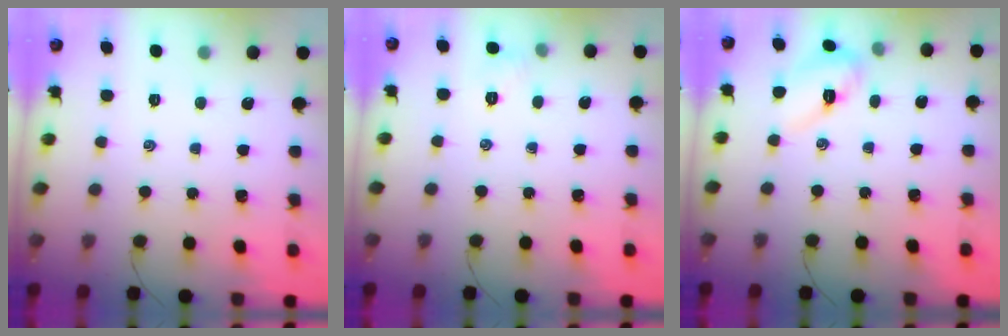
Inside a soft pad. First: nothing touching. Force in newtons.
{"total": 3.8, "press": 3.7, "slide": 1.1}
{"total": 7.1, "press": 7.1, "slide": 0.1}